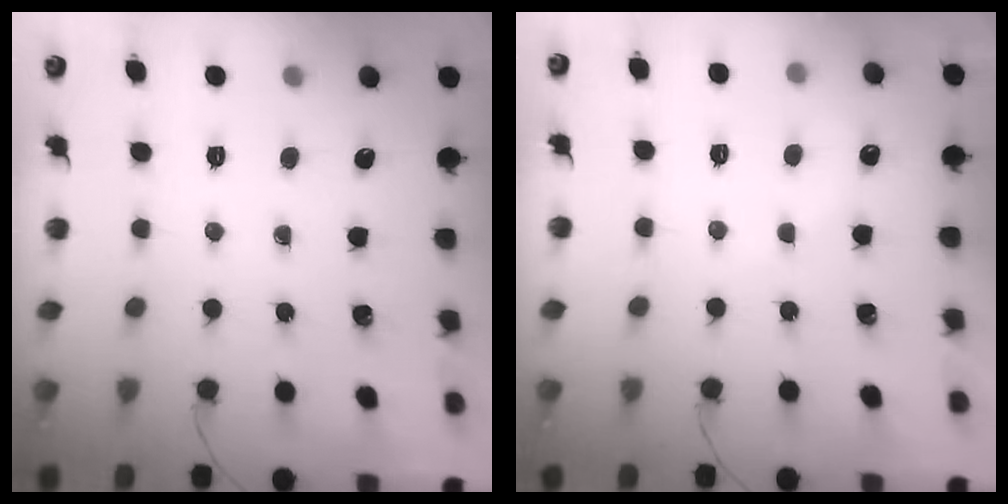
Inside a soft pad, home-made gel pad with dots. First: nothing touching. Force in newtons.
{"total": 4.2, "press": 4.1, "slide": 1.0}